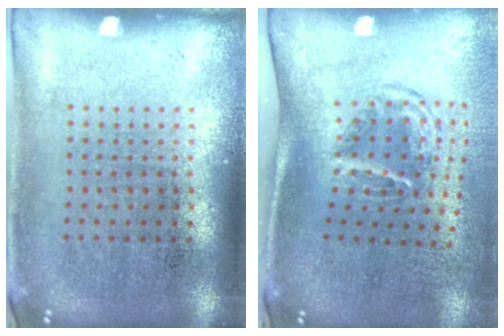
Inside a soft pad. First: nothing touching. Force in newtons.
{"total": 1.9, "press": 1.2, "slide": 1.5}